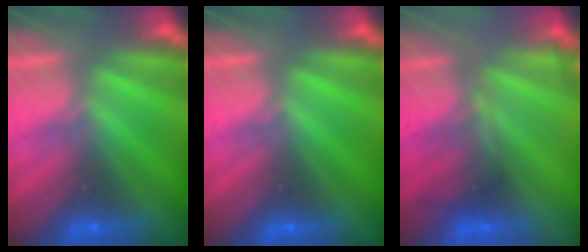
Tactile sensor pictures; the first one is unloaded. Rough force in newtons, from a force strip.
{"total": 0.0}
{"total": 4.8}